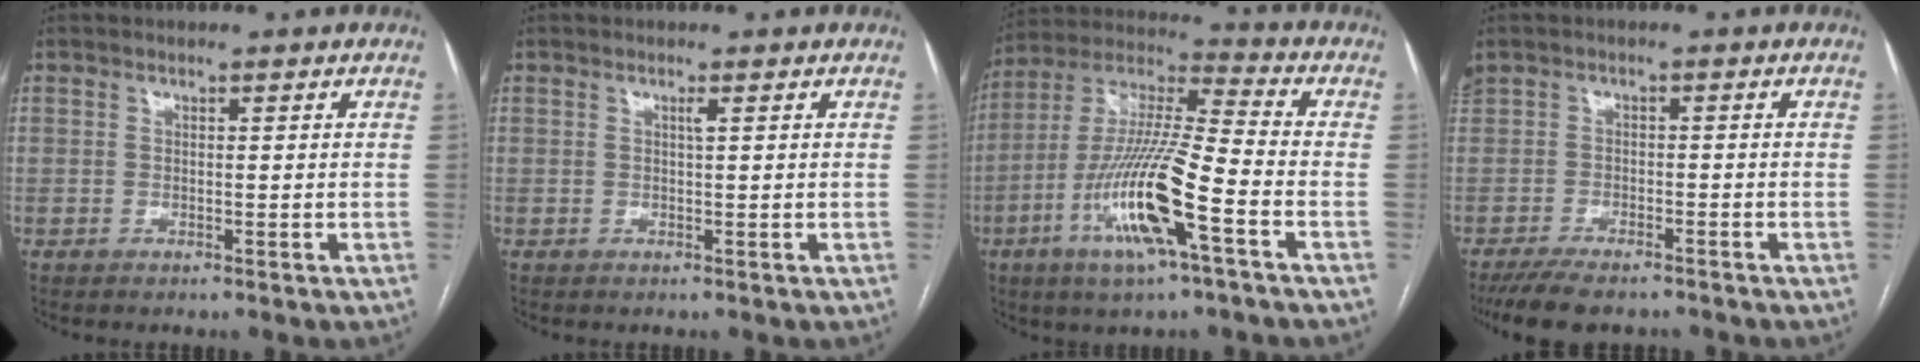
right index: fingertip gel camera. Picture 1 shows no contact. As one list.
[{"total": 0.7, "force": [0.3, -0.1, 0.6], "torque": [-0.013, 0.000, 0.006]}, {"total": 16.8, "force": [-6.5, 1.2, 15.5], "torque": [-0.312, -0.010, -0.122]}, {"total": 11.0, "force": [-8.2, 5.1, 5.2], "torque": [-0.131, -0.012, -0.124]}]